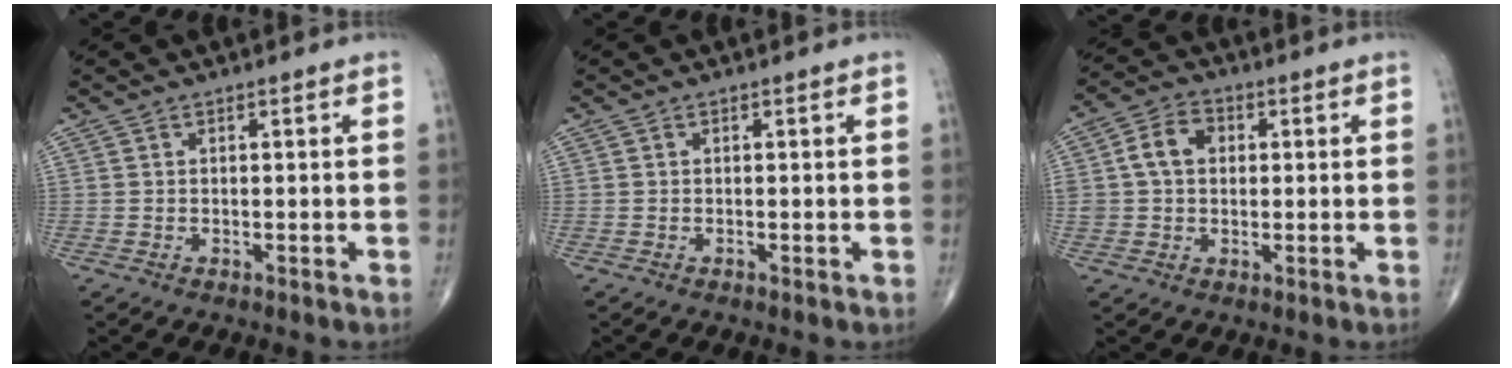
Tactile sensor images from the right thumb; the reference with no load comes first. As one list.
[{"total": 0.0}, {"total": 7.5, "force": [1.1, 5.7, 4.7], "torque": [-0.077, 0.016, 0.016]}]